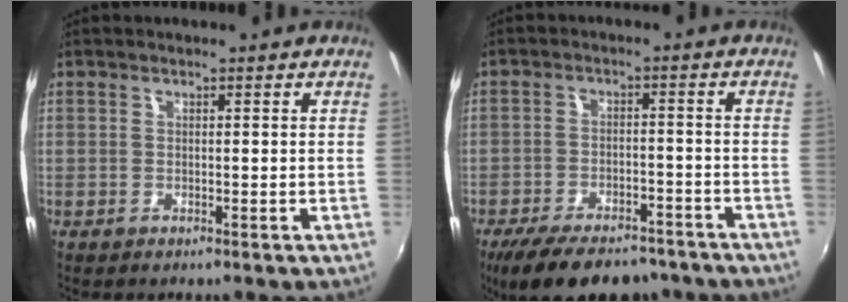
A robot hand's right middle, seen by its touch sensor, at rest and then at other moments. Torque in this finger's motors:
{"motor_torque": [1.11, -1.02, 0.67, 0.21]}